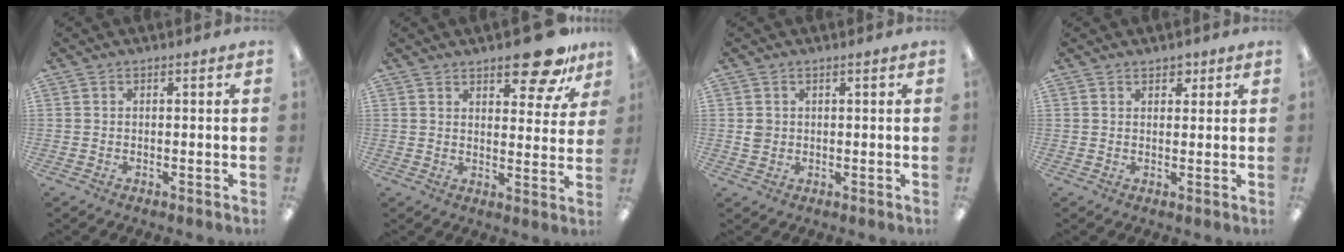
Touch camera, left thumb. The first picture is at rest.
{"total": 11.4, "force": [8.7, 3.9, 6.3], "torque": [-0.058, -0.062, 0.144]}
{"total": 1.9, "force": [0.3, 1.8, 0.7], "torque": [-0.015, 0.003, 0.004]}
{"total": 2.5, "force": [1.8, 1.4, 0.9], "torque": [-0.003, -0.006, 0.029]}